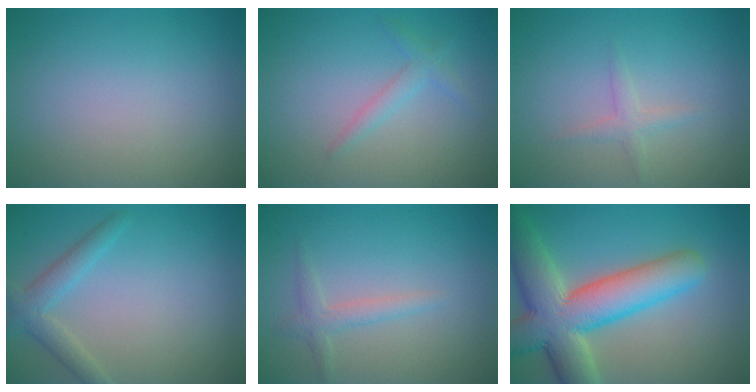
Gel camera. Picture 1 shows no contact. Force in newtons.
{"total": 1.5, "press": 1.5, "slide": 0.1}
{"total": 1.3, "press": 1.3, "slide": 0.1}
{"total": 2.6, "press": 2.6, "slide": 0.1}
{"total": 1.6, "press": 1.6, "slide": 0.1}
{"total": 10.6, "press": 10.5, "slide": 0.9}